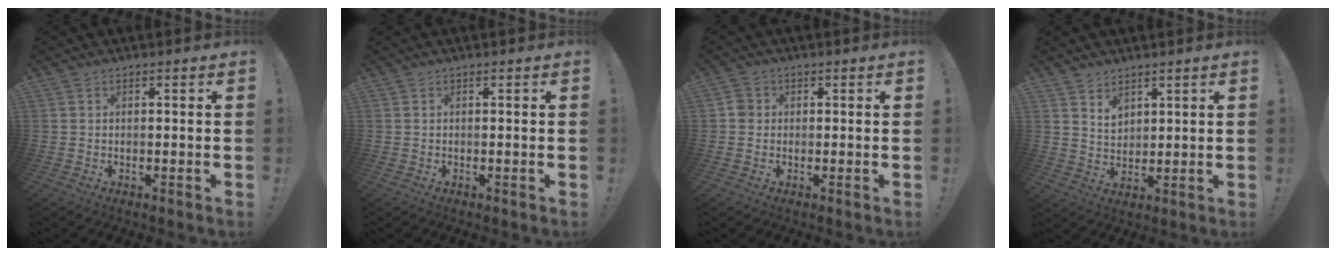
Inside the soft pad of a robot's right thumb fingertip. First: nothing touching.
{"total": 0.0}
{"total": 3.1, "force": [-0.2, 2.9, 1.1], "torque": [-0.012, 0.009, -0.003]}
{"total": 4.8, "force": [3.6, 3.0, 1.0], "torque": [-0.006, -0.032, 0.065]}